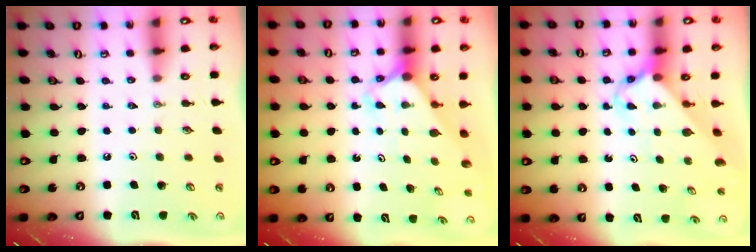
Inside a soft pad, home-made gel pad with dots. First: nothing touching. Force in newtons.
{"total": 2.4, "press": 2.4, "slide": 0.2}
{"total": 2.5, "press": 2.5, "slide": 0.2}